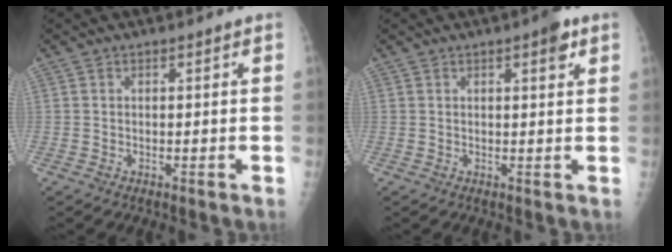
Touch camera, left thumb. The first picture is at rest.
{"total": 3.3, "force": [1.8, 1.0, 2.6], "torque": [-0.029, -0.005, 0.020]}